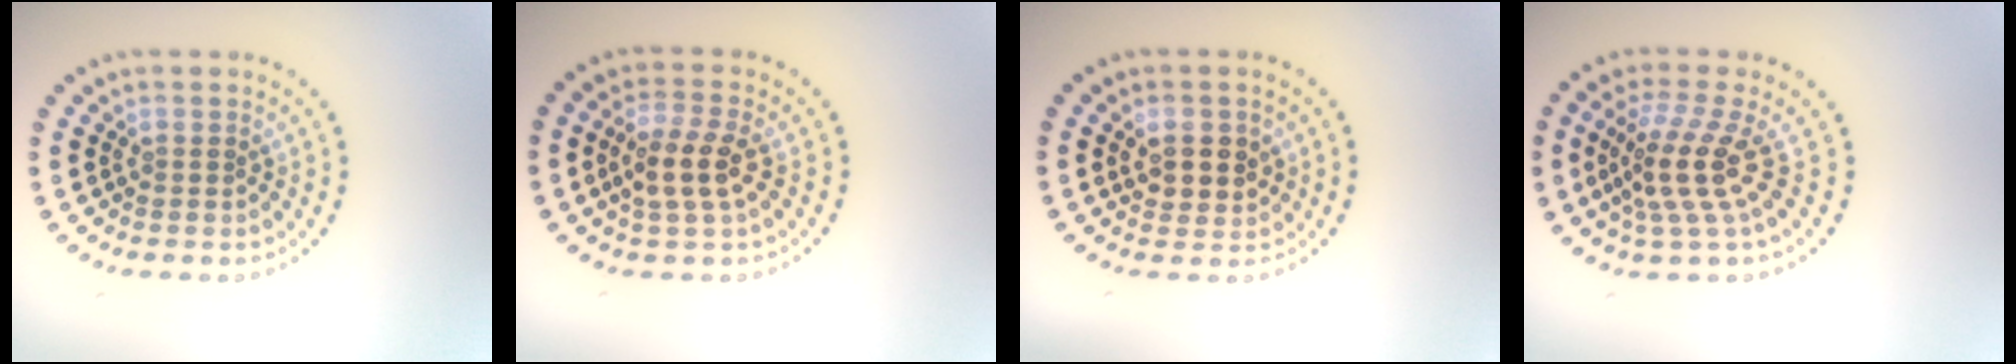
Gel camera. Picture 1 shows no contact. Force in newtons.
{"total": 3.3, "press": 3.2, "slide": 1.1}
{"total": 2.7, "press": 2.7, "slide": 0.6}
{"total": 4.1, "press": 2.7, "slide": 3.0}